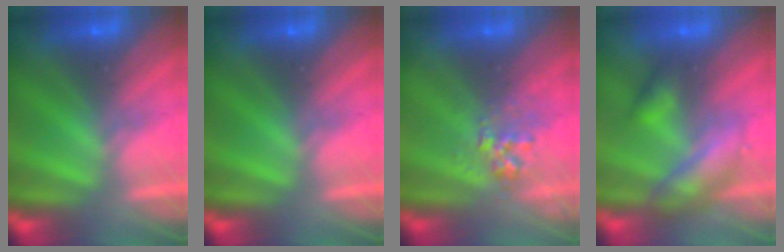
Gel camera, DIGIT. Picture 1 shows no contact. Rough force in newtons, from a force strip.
{"total": 0.0}
{"total": 2.7}
{"total": 2.6}